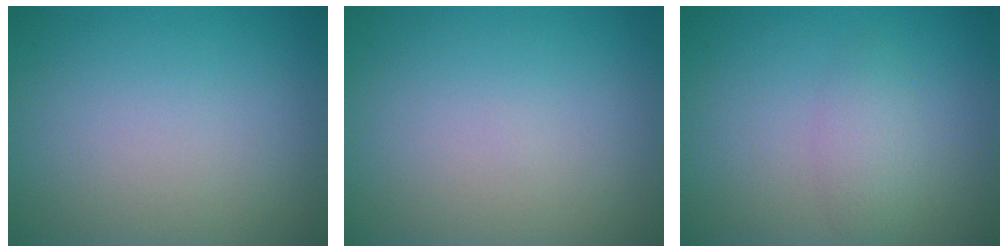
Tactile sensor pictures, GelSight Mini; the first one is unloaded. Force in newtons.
{"total": 0.0}
{"total": 1.9, "press": 1.9, "slide": 0.1}